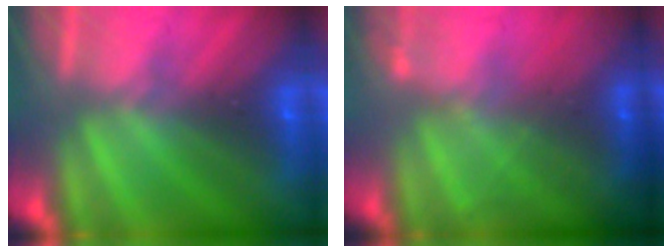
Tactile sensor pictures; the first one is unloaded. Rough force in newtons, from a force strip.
{"total": 2.0}